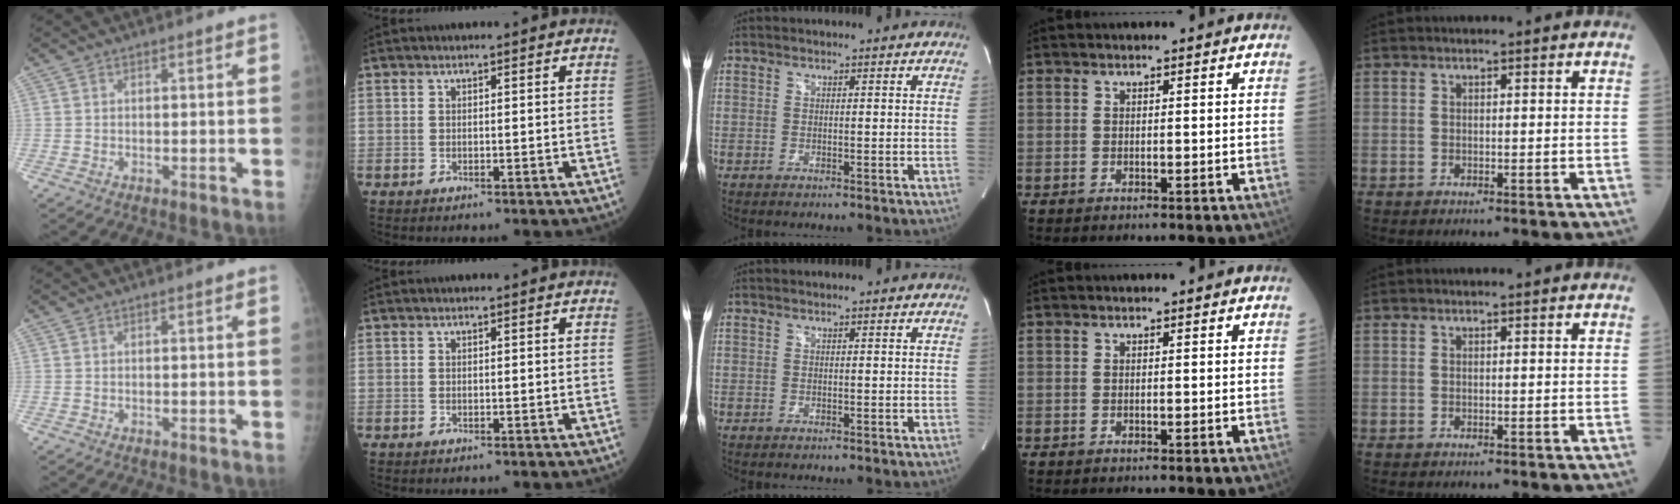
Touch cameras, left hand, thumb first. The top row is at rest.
{}